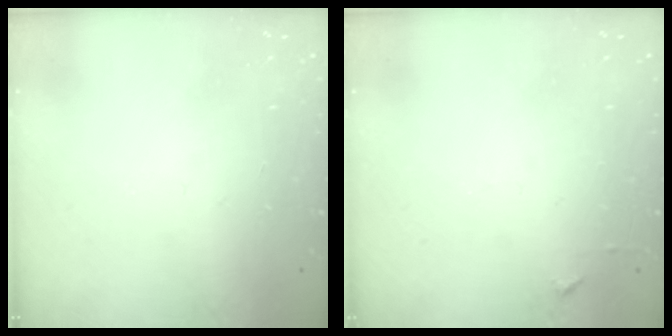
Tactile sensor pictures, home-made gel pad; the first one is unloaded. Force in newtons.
{"total": 5.1, "press": 5.1, "slide": 0.6}